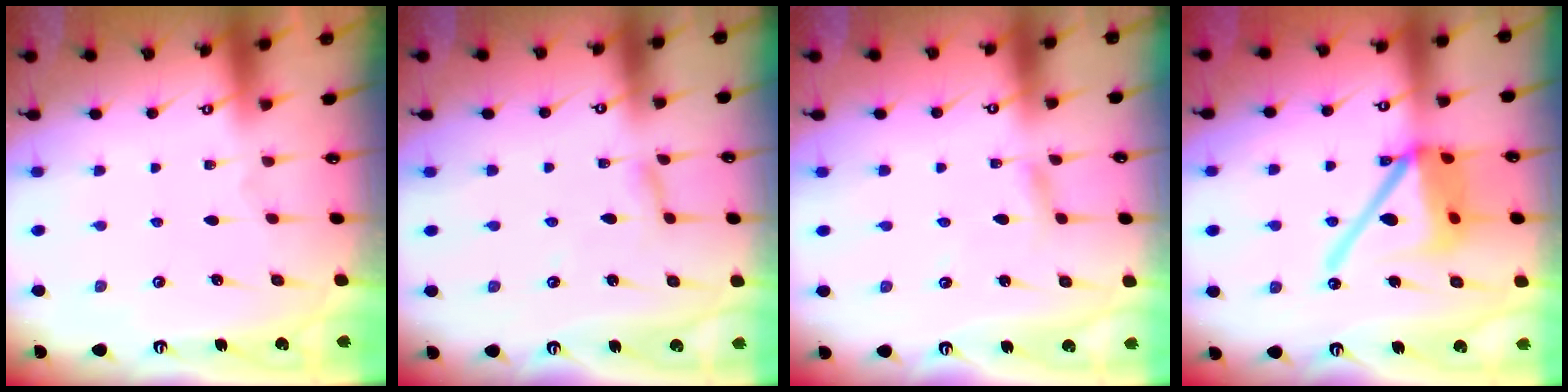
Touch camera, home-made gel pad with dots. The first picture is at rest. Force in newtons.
{"total": 2.9, "press": 2.9, "slide": 0.2}
{"total": 2.8, "press": 2.8, "slide": 0.4}
{"total": 16.7, "press": 16.6, "slide": 2.0}